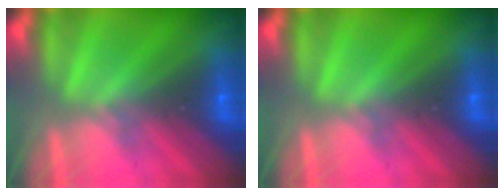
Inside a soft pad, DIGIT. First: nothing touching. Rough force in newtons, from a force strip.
{"total": 0.0}